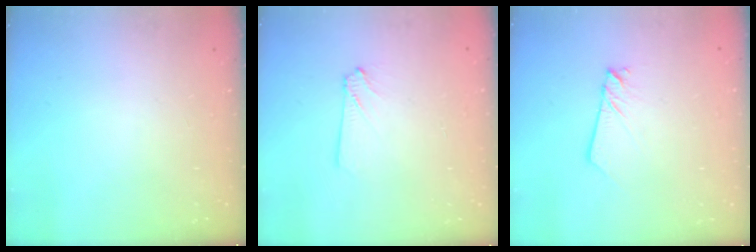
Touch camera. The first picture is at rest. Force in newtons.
{"total": 2.9, "press": 2.9, "slide": 0.4}
{"total": 2.5, "press": 2.5, "slide": 0.2}